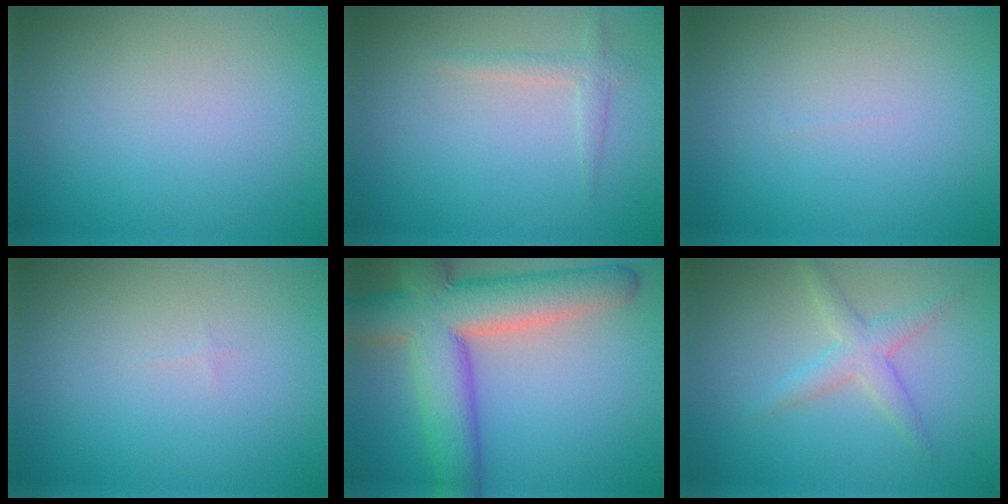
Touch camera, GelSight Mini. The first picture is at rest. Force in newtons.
{"total": 1.3, "press": 1.3, "slide": 0.1}
{"total": 0.0}
{"total": 0.0}
{"total": 10.8, "press": 10.8, "slide": 0.7}
{"total": 2.4, "press": 2.4, "slide": 0.1}